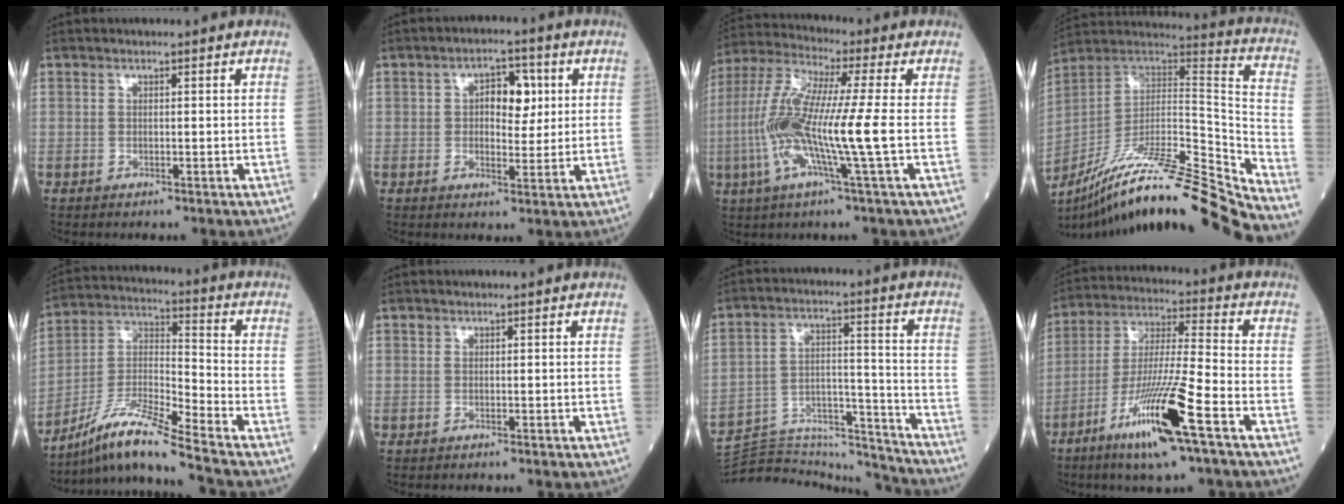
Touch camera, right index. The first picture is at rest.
{"total": 5.8, "force": [1.4, 3.0, 4.7], "torque": [-0.067, 0.014, 0.020]}
{"total": 13.9, "force": [-2.2, -0.5, 13.7], "torque": [-0.285, -0.002, -0.055]}
{"total": 28.6, "force": [-24.2, -0.2, 15.2], "torque": [-0.212, -0.021, -0.384]}
{"total": 12.5, "force": [-10.4, -1.4, 6.7], "torque": [-0.139, -0.007, -0.196]}
{"total": 0.0}
{"total": 19.4, "force": [-19.0, 1.8, 3.4], "torque": [-0.072, 0.037, -0.285]}
{"total": 14.6, "force": [-7.5, -0.1, 12.6], "torque": [-0.253, -0.025, -0.137]}